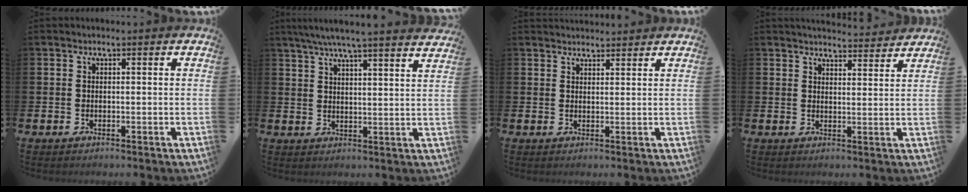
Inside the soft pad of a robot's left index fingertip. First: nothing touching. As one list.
[{"total": 6.3, "force": [5.9, -0.2, 2.2], "torque": [-0.053, -0.030, 0.103]}, {"total": 2.3, "force": [2.3, 0.5, -0.1], "torque": [0.013, -0.014, 0.039]}, {"total": 4.0, "force": [4.0, 0.3, 0.2], "torque": [-0.001, -0.027, 0.070]}]